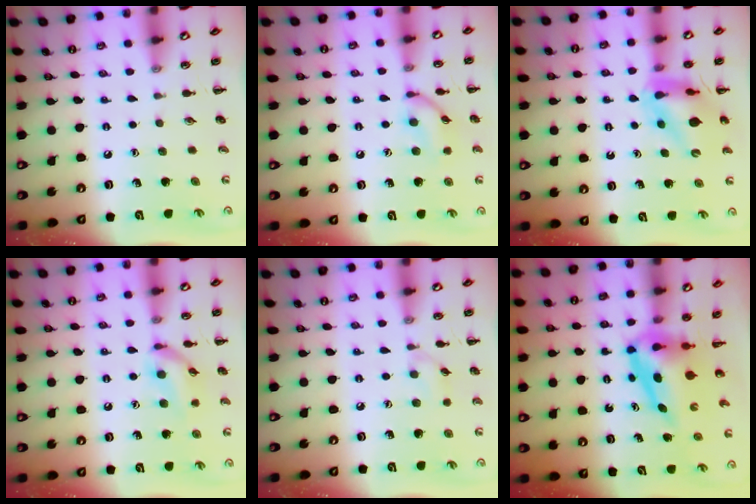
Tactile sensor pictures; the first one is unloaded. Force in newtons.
{"total": 9.9, "press": 9.9, "slide": 0.4}
{"total": 12.0, "press": 11.5, "slide": 3.7}
{"total": 11.1, "press": 10.9, "slide": 1.6}
{"total": 5.9, "press": 5.5, "slide": 2.2}
{"total": 6.8, "press": 6.5, "slide": 1.9}